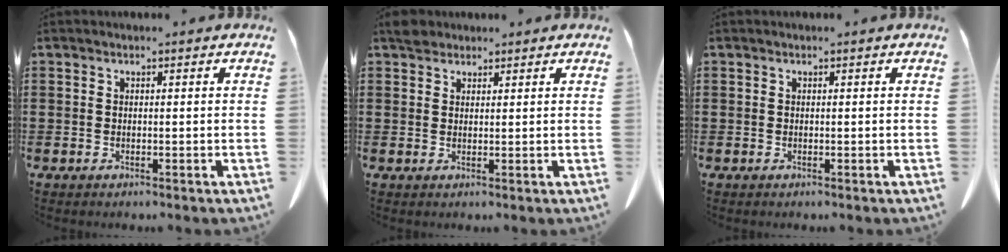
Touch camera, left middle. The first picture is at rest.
{"total": 2.4, "force": [2.1, 1.1, 0.7], "torque": [-0.012, -0.001, 0.040]}
{"total": 0.0}